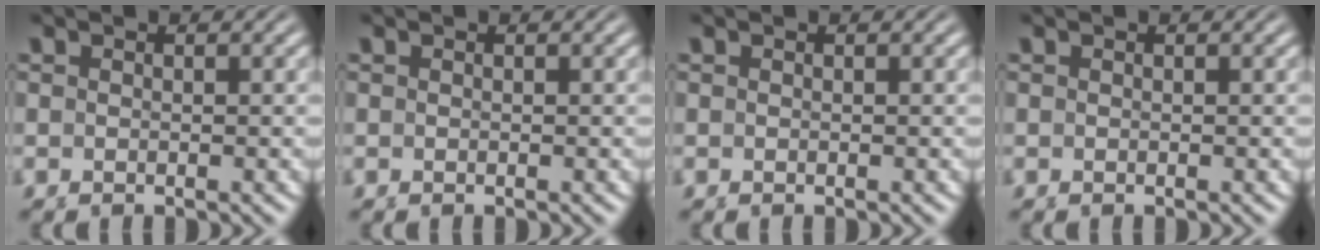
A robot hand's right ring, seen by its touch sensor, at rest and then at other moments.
{"total": 0.0}
{"total": 0.0}
{"total": 0.0}